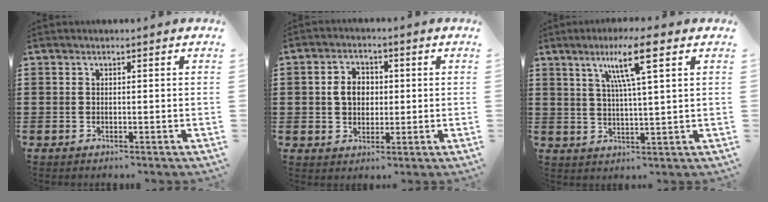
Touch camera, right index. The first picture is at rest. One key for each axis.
{"total": 4.5, "fx": 0.2, "fy": 3.5, "fz": 2.9, "tx": -0.058, "ty": 0.011, "tz": -0.003}
{"total": 8.2, "fx": 3.9, "fy": -0.2, "fz": 7.2, "tx": -0.151, "ty": 0.003, "tz": 0.062}